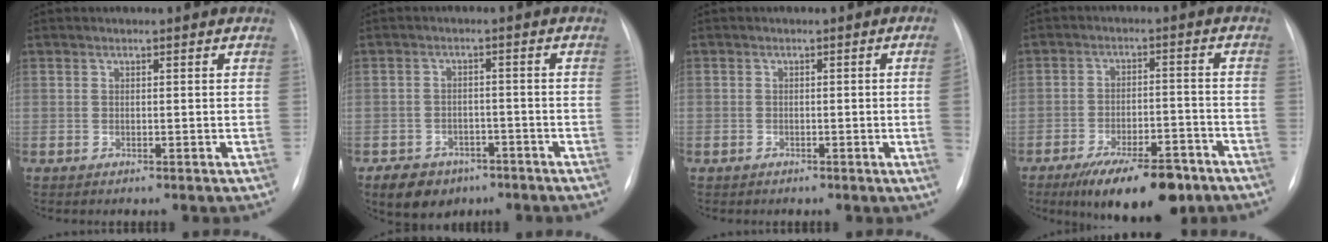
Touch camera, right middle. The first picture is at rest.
{"total": 6.7, "force": [-4.4, 4.6, 2.1], "torque": [-0.038, 0.005, -0.062]}
{"total": 2.6, "force": [-0.5, -0.6, 2.5], "torque": [-0.034, 0.002, -0.006]}
{"total": 13.2, "force": [-9.4, 4.5, 8.1], "torque": [-0.115, 0.004, -0.146]}